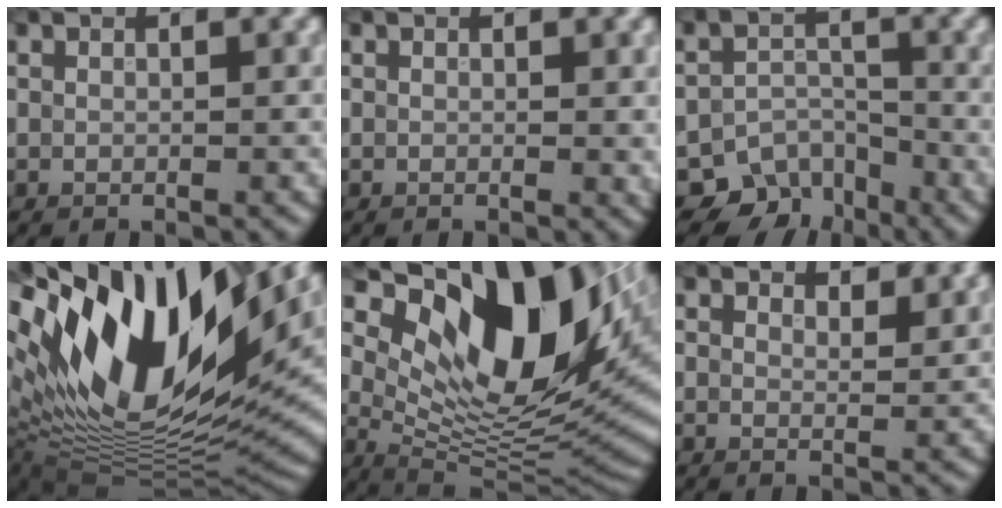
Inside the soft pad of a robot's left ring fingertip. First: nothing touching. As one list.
[{"total": 0.8, "force": [0.1, 0.2, 0.8], "torque": [-0.008, -0.003, 0.001]}, {"total": 5.0, "force": [-3.2, 3.7, 1.3], "torque": [-0.001, -0.005, -0.045]}, {"total": 18.4, "force": [8.0, 8.2, 14.4], "torque": [-0.275, 0.019, 0.126]}, {"total": 15.9, "force": [6.2, 7.5, 12.6], "torque": [-0.182, -0.001, 0.109]}, {"total": 2.6, "force": [2.3, 0.8, 0.9], "torque": [-0.016, 0.000, 0.027]}]